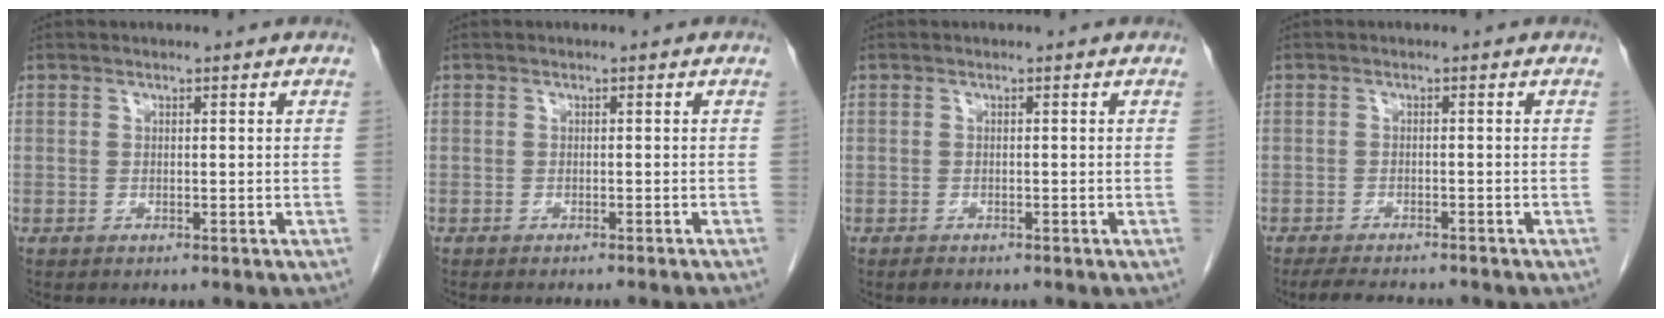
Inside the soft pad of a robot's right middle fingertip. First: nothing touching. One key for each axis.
{"total": 3.3, "fx": -2.9, "fy": -0.6, "fz": 1.5, "tx": -0.012, "ty": 0.003, "tz": -0.037}
{"total": 0.9, "fx": -0.8, "fy": 0.4, "fz": 0.4, "tx": -0.011, "ty": -0.001, "tz": -0.011}
{"total": 6.1, "fx": -5.4, "fy": 1.3, "fz": 2.5, "tx": -0.040, "ty": -0.011, "tz": -0.081}